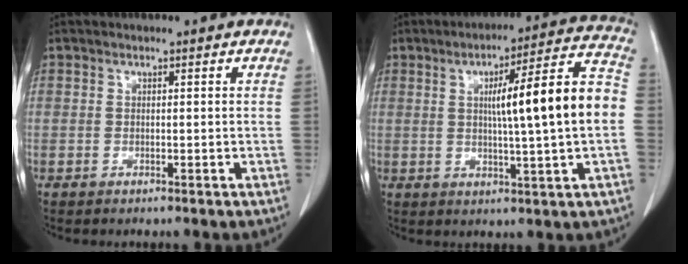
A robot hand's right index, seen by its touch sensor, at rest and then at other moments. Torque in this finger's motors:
{"motor_torque": [1.32, -0.09, 0.41, 0.13]}